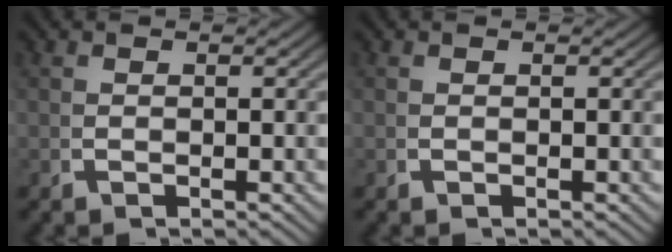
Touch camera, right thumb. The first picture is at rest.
{"total": 0.0}